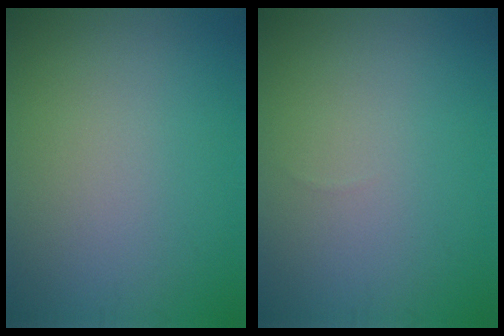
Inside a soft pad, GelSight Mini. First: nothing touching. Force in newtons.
{"total": 0.0}